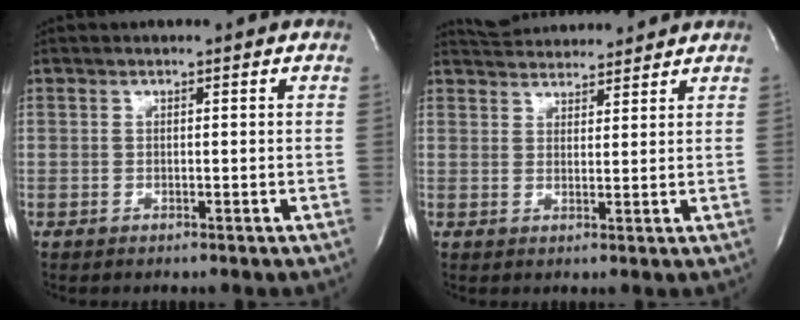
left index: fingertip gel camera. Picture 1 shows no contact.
{"total": 7.9, "force": [7.6, 1.2, 1.6], "torque": [-0.033, 0.022, 0.117]}